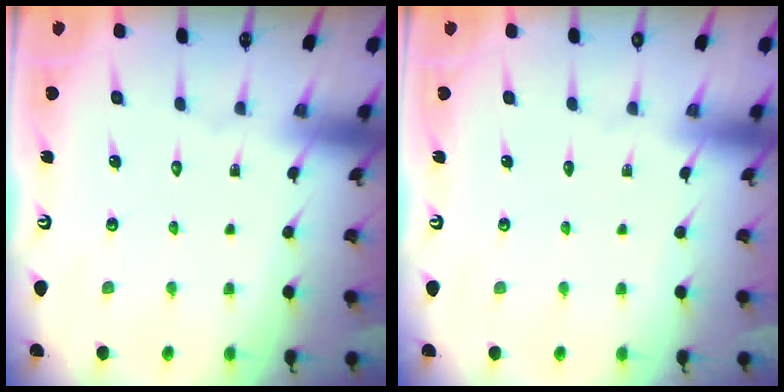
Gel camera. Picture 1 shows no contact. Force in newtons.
{"total": 0.0}